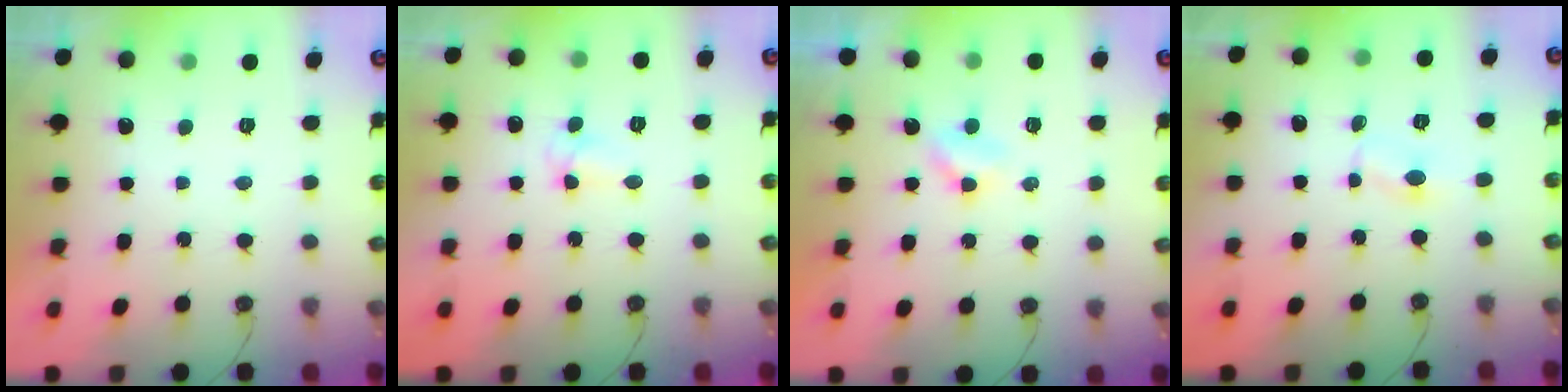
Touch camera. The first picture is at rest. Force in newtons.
{"total": 5.7, "press": 5.7, "slide": 0.6}
{"total": 2.4, "press": 2.4, "slide": 0.6}
{"total": 2.1, "press": 2.1, "slide": 0.2}